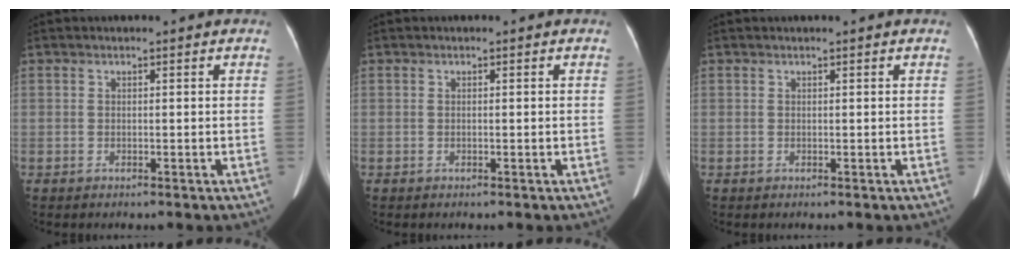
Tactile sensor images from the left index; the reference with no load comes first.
{"total": 0.0}
{"total": 0.0}